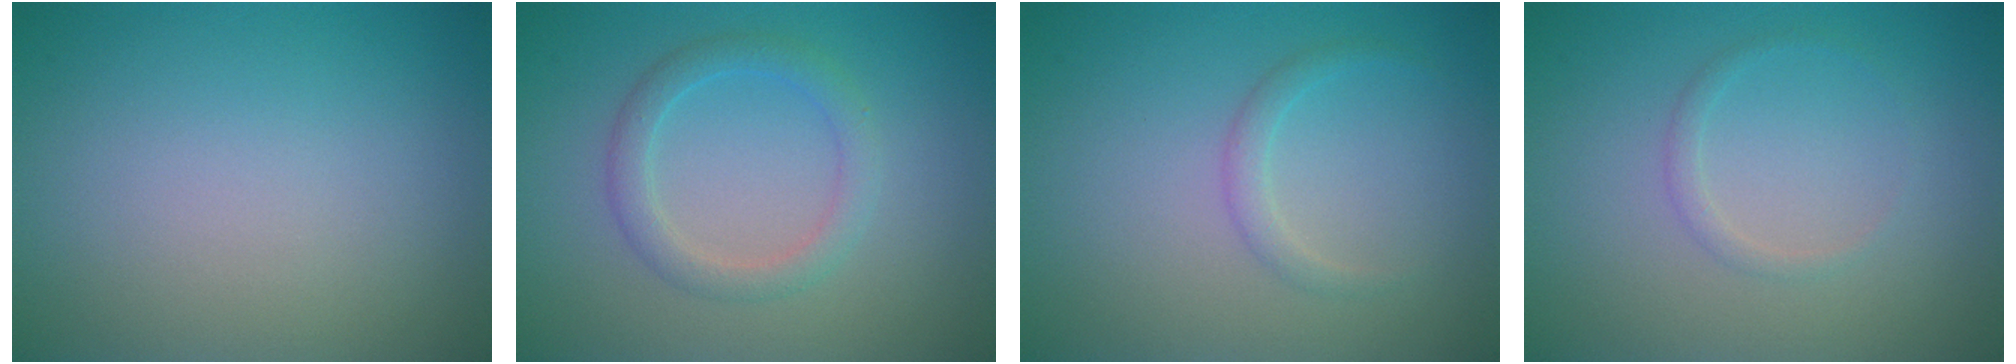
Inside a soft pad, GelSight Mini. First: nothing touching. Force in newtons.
{"total": 2.4, "press": 2.4, "slide": 0.1}
{"total": 1.2, "press": 1.2, "slide": 0.0}
{"total": 0.9, "press": 0.9, "slide": 0.0}